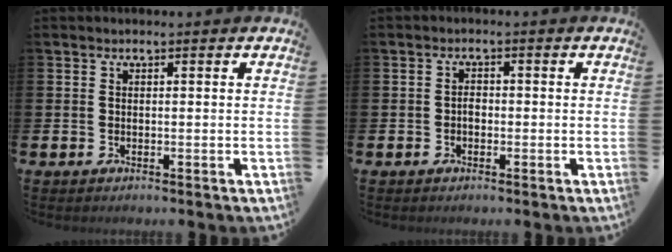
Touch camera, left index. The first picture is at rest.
{"total": 1.2, "force": [-0.3, 0.9, 0.7], "torque": [-0.006, 0.000, -0.009]}